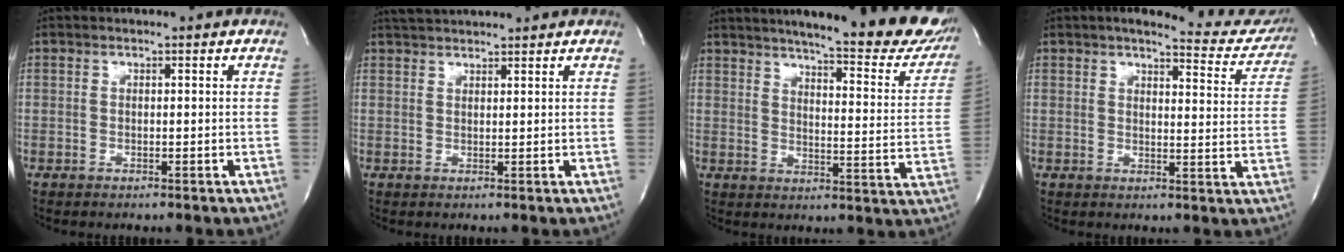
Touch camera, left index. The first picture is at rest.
{"total": 5.4, "force": [5.2, 0.5, 1.5], "torque": [-0.032, 0.031, 0.083]}
{"total": 25.8, "force": [21.7, 4.1, 13.3], "torque": [-0.188, -0.066, 0.253]}
{"total": 11.3, "force": [10.6, 2.2, 3.3], "torque": [-0.021, -0.035, 0.103]}